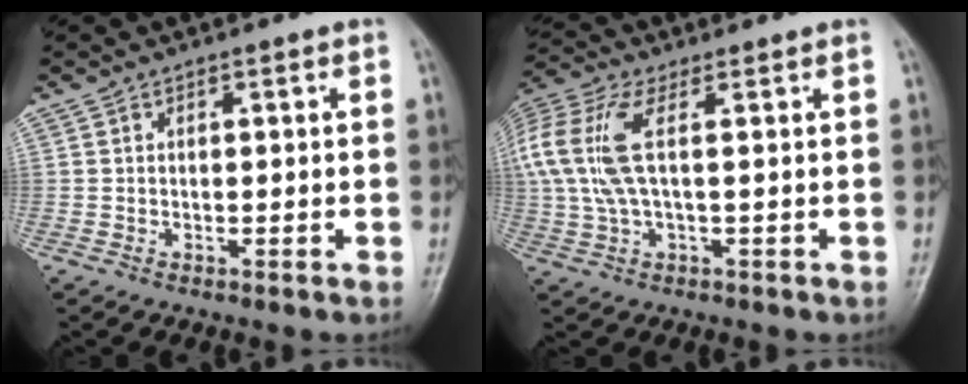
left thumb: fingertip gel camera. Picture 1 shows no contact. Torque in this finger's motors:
{"motor_torque": [1.29, 2.88, 1.55, -0.30, 0.48]}